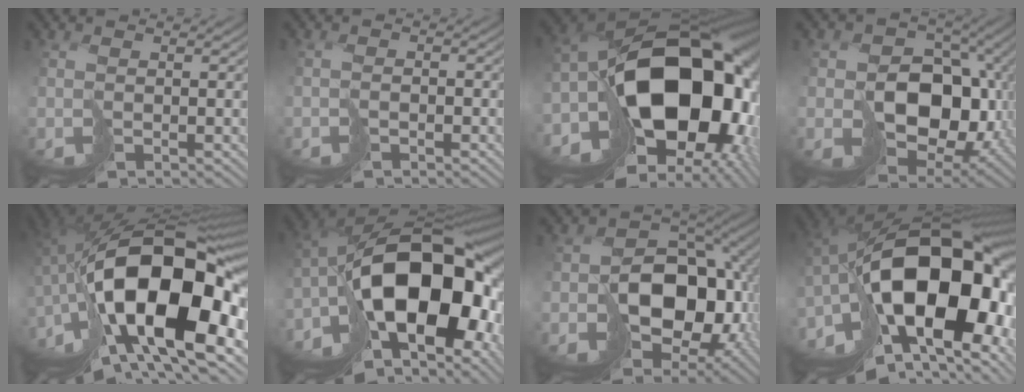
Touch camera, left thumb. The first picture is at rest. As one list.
[{"total": 1.5, "force": [-1.2, 0.8, 0.1], "torque": [0.009, 0.002, -0.026]}, {"total": 20.5, "force": [-3.6, 13.9, 14.7], "torque": [-0.273, -0.043, -0.033]}, {"total": 12.9, "force": [-1.3, 10.1, 8.0], "torque": [-0.118, -0.023, -0.011]}, {"total": 19.4, "force": [-4.9, 9.8, 16.0], "torque": [-0.283, -0.005, -0.076]}, {"total": 19.7, "force": [-5.4, 11.7, 14.9], "torque": [-0.272, -0.021, -0.074]}, {"total": 15.1, "force": [-3.1, 11.1, 9.7], "torque": [-0.128, -0.038, -0.036]}, {"total": 20.3, "force": [-3.7, 11.4, 16.4], "torque": [-0.285, -0.027, -0.043]}]